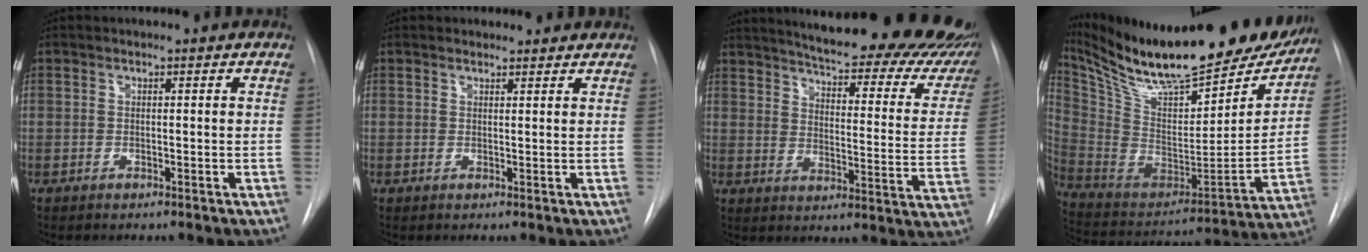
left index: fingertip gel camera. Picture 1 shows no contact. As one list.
[{"total": 2.0, "force": [1.8, 0.7, -0.1], "torque": [-0.003, 0.005, 0.015]}, {"total": 32.3, "force": [27.9, 6.2, 15.1], "torque": [-0.197, -0.101, 0.327]}, {"total": 30.6, "force": [25.9, 6.8, 15.0], "torque": [-0.264, -0.052, 0.385]}]